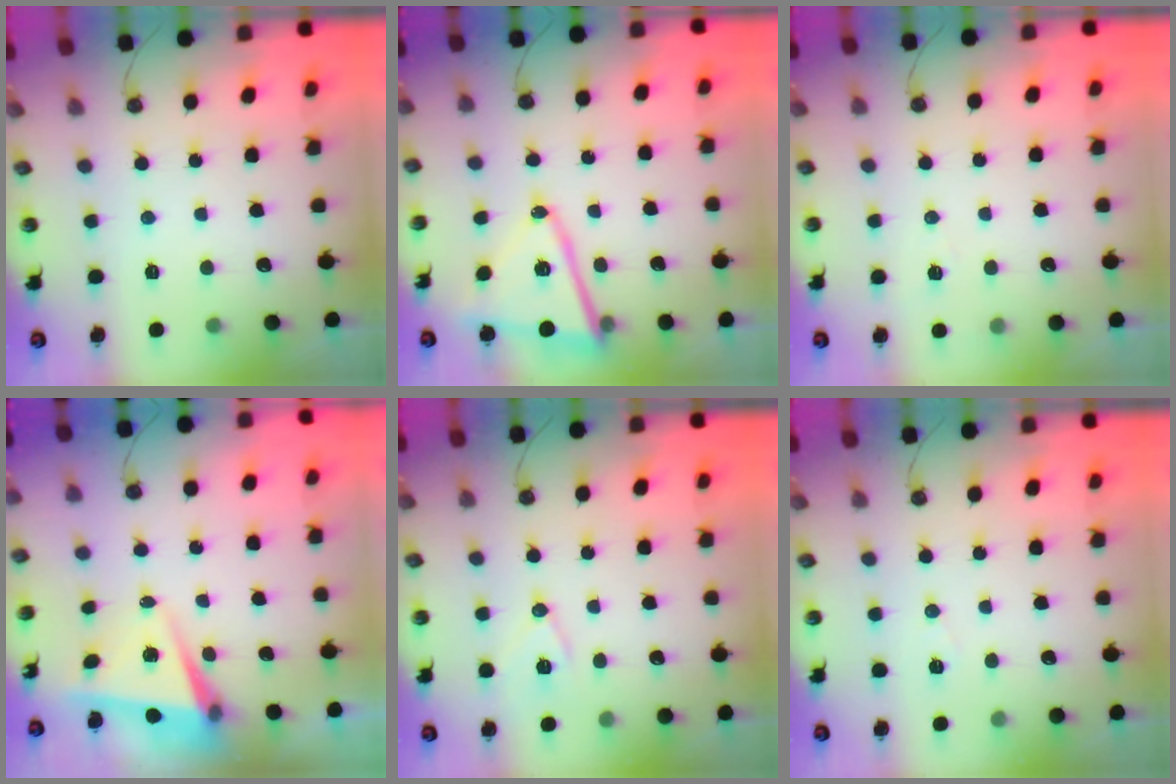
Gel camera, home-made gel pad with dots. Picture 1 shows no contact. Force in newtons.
{"total": 14.0, "press": 13.9, "slide": 1.3}
{"total": 3.3, "press": 3.0, "slide": 1.4}
{"total": 5.2, "press": 4.9, "slide": 1.5}
{"total": 9.0, "press": 8.6, "slide": 2.7}
{"total": 6.2, "press": 4.2, "slide": 4.5}